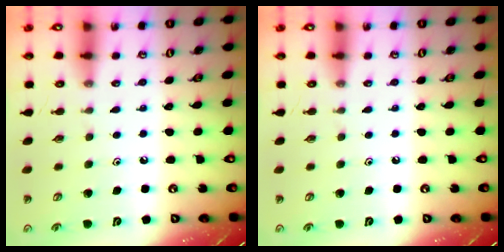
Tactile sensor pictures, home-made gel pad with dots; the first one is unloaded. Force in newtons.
{"total": 0.0}